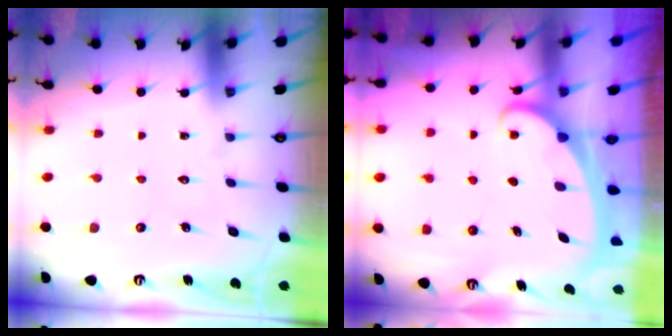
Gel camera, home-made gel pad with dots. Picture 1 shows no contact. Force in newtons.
{"total": 2.0, "press": 2.0, "slide": 0.3}